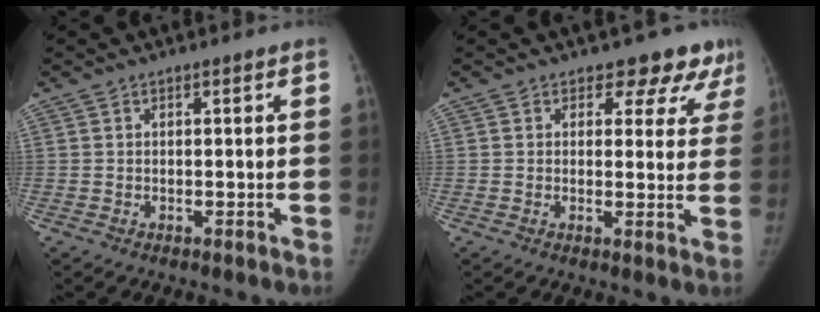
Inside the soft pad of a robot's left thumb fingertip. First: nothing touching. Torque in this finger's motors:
{"motor_torque": [-0.02, 0.03, 0.18, 0.08, 0.00]}